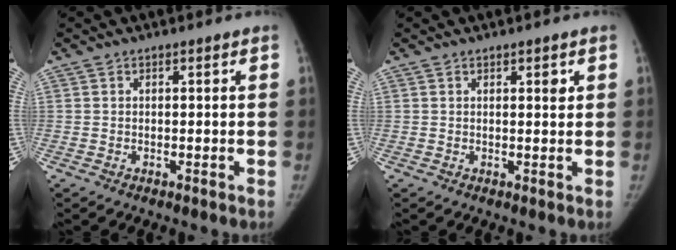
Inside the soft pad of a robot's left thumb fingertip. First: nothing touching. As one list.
[{"total": 1.6, "force": [0.8, 0.6, 1.3], "torque": [-0.012, -0.003, 0.010]}]